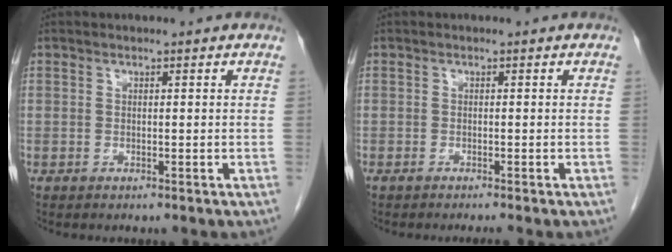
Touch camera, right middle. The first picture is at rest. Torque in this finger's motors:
{"motor_torque": [0.11, -0.07, 0.00, 0.00]}